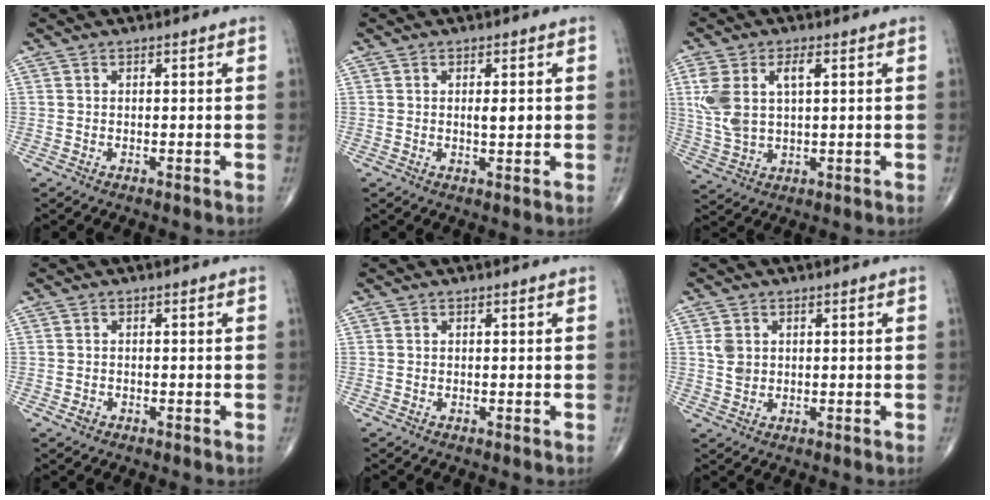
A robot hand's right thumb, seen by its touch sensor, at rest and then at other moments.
{"total": 2.7, "force": [0.3, 0.9, 2.5], "torque": [-0.038, -0.003, 0.003]}
{"total": 9.9, "force": [2.5, 5.1, 8.1], "torque": [-0.183, 0.005, 0.056]}
{"total": 1.1, "force": [-0.6, 0.8, 0.4], "torque": [-0.007, 0.005, -0.010]}
{"total": 0.0}
{"total": 3.0, "force": [0.6, 2.5, 1.6], "torque": [-0.019, -0.002, 0.017]}